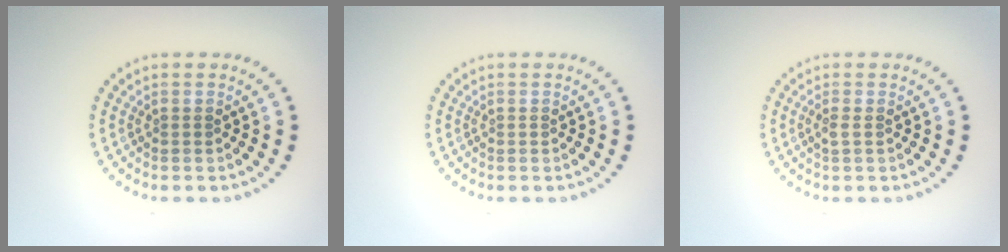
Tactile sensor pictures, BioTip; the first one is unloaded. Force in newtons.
{"total": 0.0}
{"total": 0.7, "press": 0.6, "slide": 0.4}